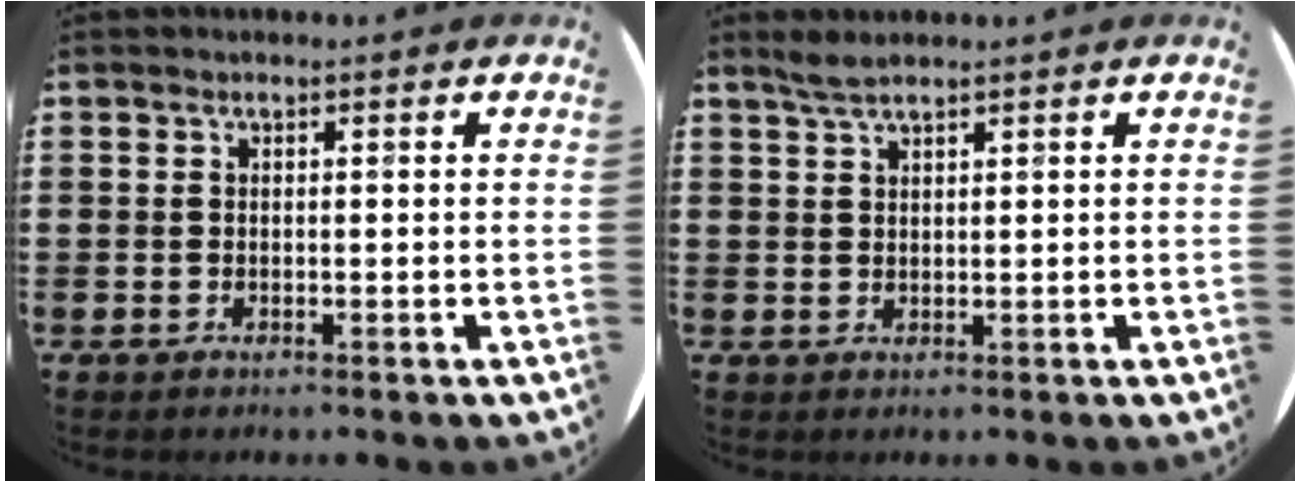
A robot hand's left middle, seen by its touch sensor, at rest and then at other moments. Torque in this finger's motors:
{"motor_torque": [0.46, -0.40, -0.03, 0.04]}